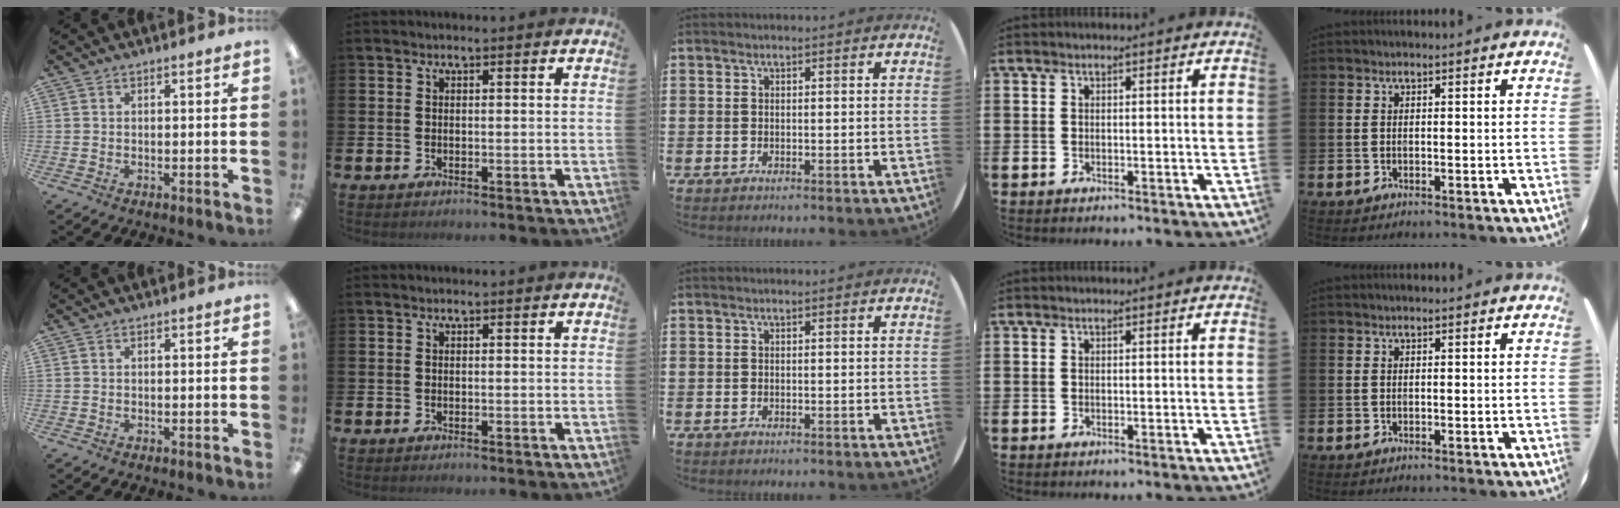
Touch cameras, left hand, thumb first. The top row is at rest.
{}